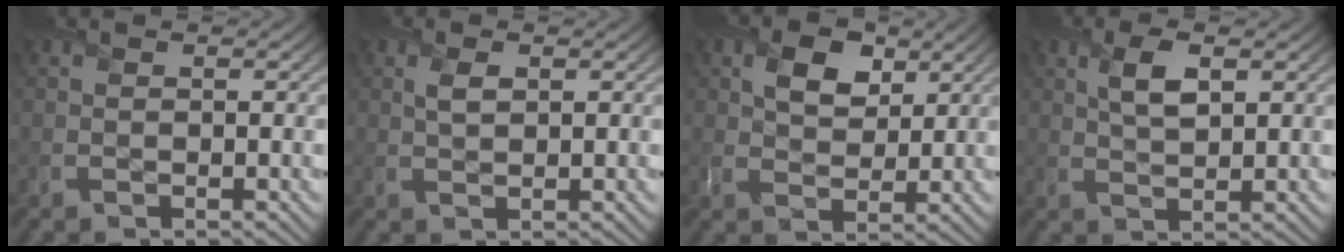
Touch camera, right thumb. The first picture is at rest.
{"total": 1.7, "force": [0.7, 0.9, 1.3], "torque": [-0.031, -0.002, 0.015]}
{"total": 5.0, "force": [2.2, 3.5, 2.9], "torque": [-0.052, -0.004, 0.038]}
{"total": 3.9, "force": [1.6, 1.6, 3.2], "torque": [-0.071, 0.001, 0.032]}